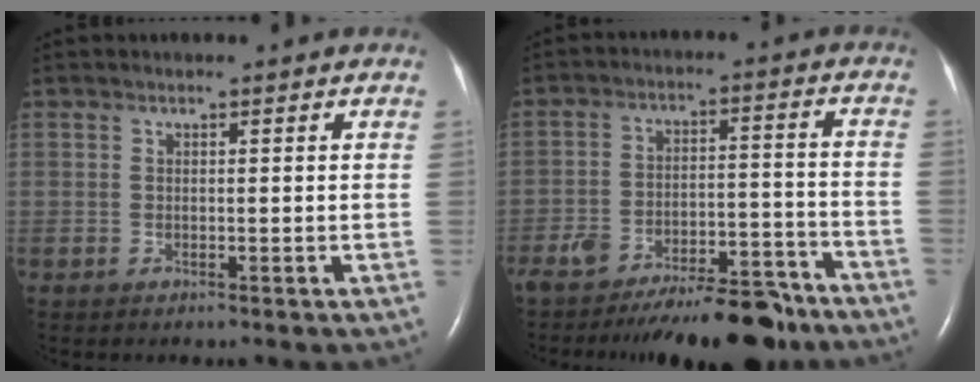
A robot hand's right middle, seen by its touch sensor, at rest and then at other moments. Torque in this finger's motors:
{"motor_torque": [0.19, -0.53, 0.27, 0.15]}